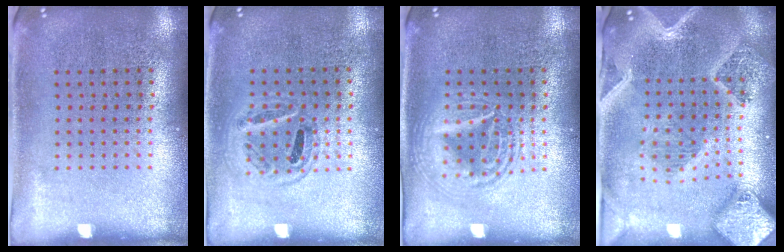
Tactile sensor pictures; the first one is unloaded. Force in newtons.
{"total": 0.9, "press": 0.8, "slide": 0.3}
{"total": 1.8, "press": 1.8, "slide": 0.2}
{"total": 3.5, "press": 2.8, "slide": 2.0}